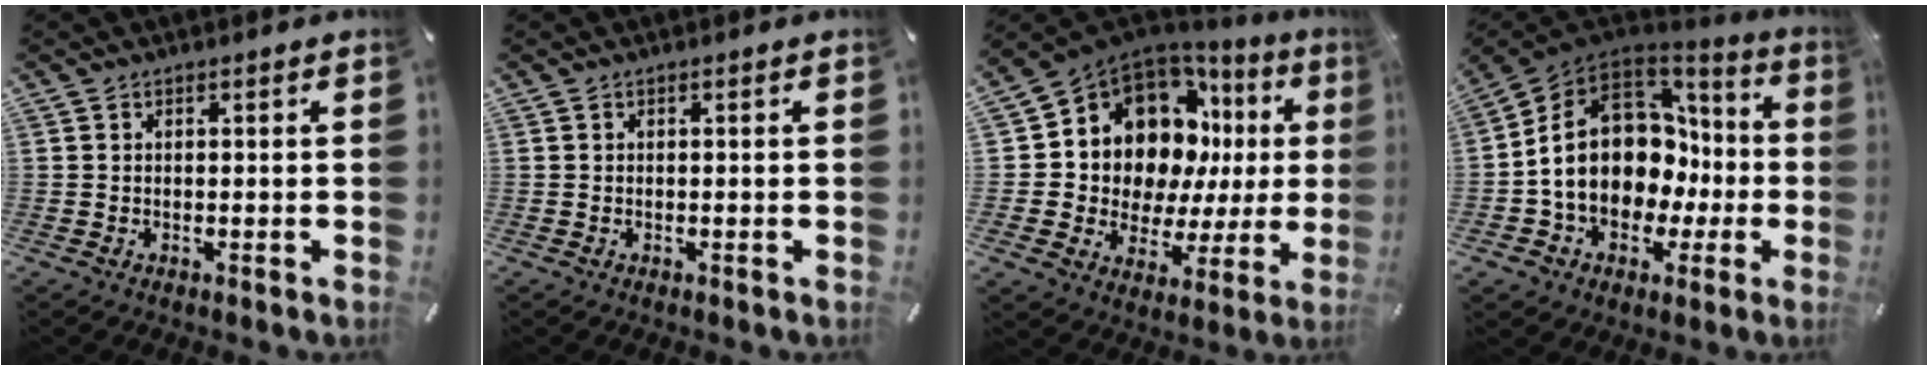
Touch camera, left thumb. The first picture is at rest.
{"total": 0.0}
{"total": 12.9, "force": [5.9, 9.8, 6.0], "torque": [-0.105, -0.078, 0.115]}
{"total": 17.0, "force": [0.0, 13.6, 10.2], "torque": [-0.200, -0.006, 0.008]}